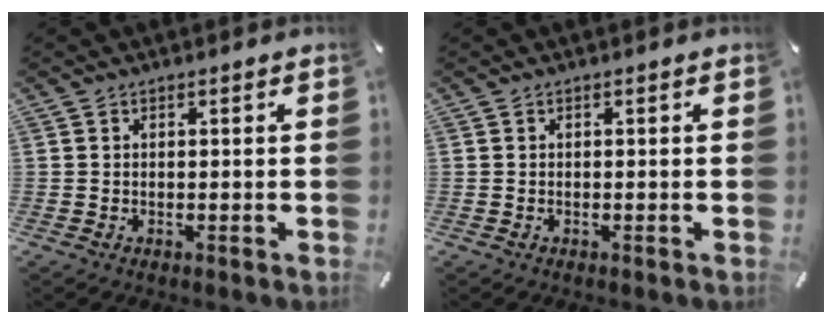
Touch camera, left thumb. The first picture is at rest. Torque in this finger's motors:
{"motor_torque": [0.00, 0.00, 0.00, 0.00, 0.00]}